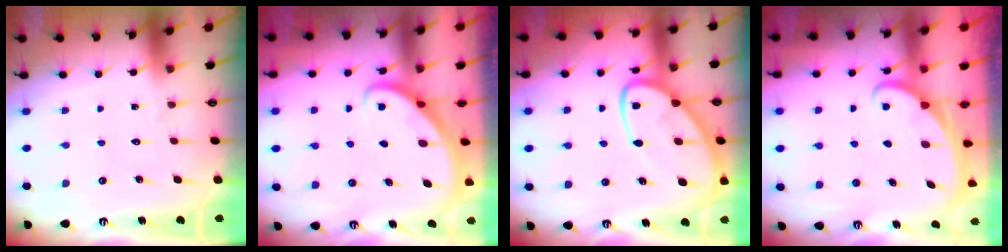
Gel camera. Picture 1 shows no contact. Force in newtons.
{"total": 2.9, "press": 2.9, "slide": 0.2}
{"total": 12.6, "press": 12.5, "slide": 1.0}
{"total": 1.7, "press": 1.7, "slide": 0.1}